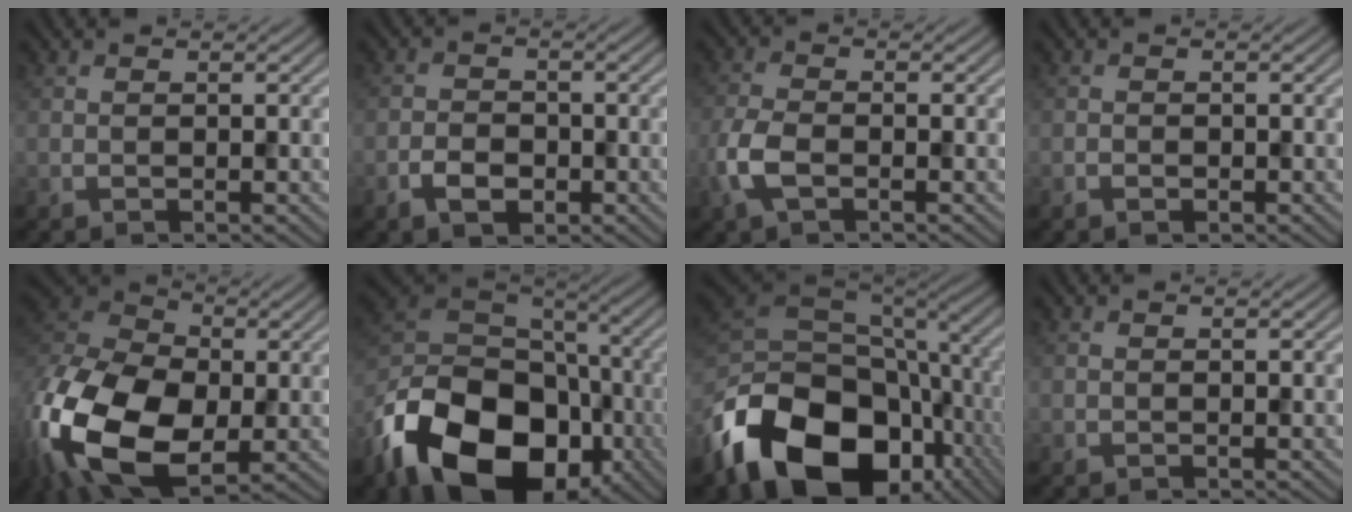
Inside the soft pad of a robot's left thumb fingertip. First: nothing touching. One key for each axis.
{"total": 3.1, "fx": -1.6, "fy": 2.0, "fz": 1.8, "tx": -0.038, "ty": -0.001, "tz": -0.032}
{"total": 4.6, "fx": -1.9, "fy": 2.3, "fz": 3.5, "tx": -0.096, "ty": 0.000, "tz": -0.043}
{"total": 0.9, "fx": -0.7, "fy": 0.5, "fz": 0.5, "tx": -0.010, "ty": -0.001, "tz": -0.011}
{"total": 19.3, "fx": -5.6, "fy": 11.9, "fz": 14.1, "tx": -0.344, "ty": -0.030, "tz": -0.105}
{"total": 19.2, "fx": -9.3, "fy": 12.6, "fz": 11.2, "tx": -0.243, "ty": -0.040, "tz": -0.164}
{"total": 19.6, "fx": -8.6, "fy": 13.2, "fz": 11.8, "tx": -0.279, "ty": -0.043, "tz": -0.129}
{"total": 0.0}